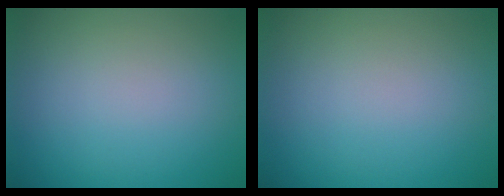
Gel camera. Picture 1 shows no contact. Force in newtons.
{"total": 0.0}